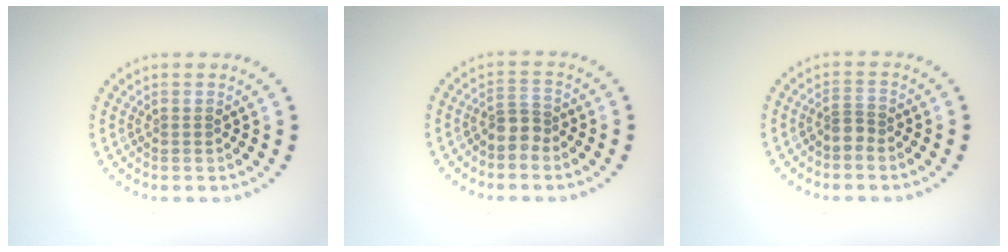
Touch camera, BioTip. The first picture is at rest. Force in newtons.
{"total": 2.2, "press": 1.7, "slide": 1.4}
{"total": 1.2, "press": 0.8, "slide": 0.9}